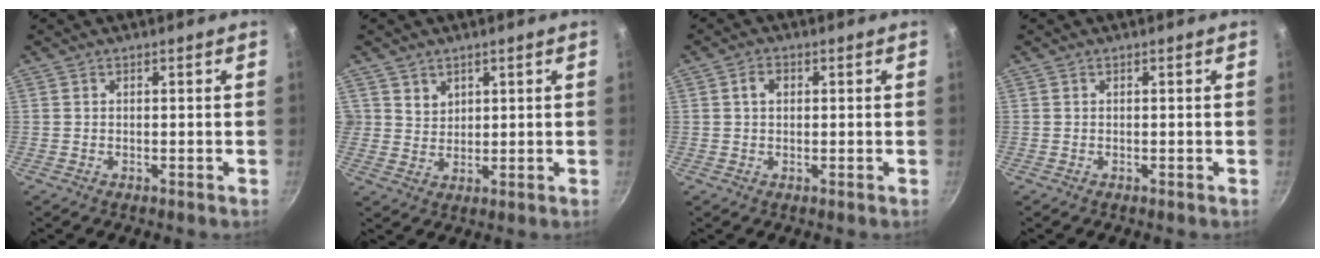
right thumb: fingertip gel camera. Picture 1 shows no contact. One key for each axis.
{"total": 3.4, "fx": 1.9, "fy": 2.8, "fz": 0.4, "tx": 0.013, "ty": -0.002, "tz": 0.037}
{"total": 2.7, "fx": 0.6, "fy": 1.9, "fz": 1.8, "tx": -0.023, "ty": 0.005, "tz": 0.008}
{"total": 0.0}